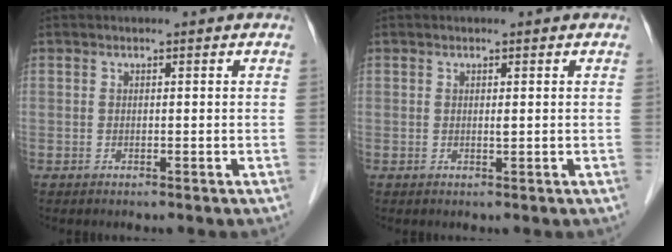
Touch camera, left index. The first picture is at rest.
{"total": 0.5, "force": [0.1, 0.1, 0.5], "torque": [-0.013, -0.002, 0.001]}